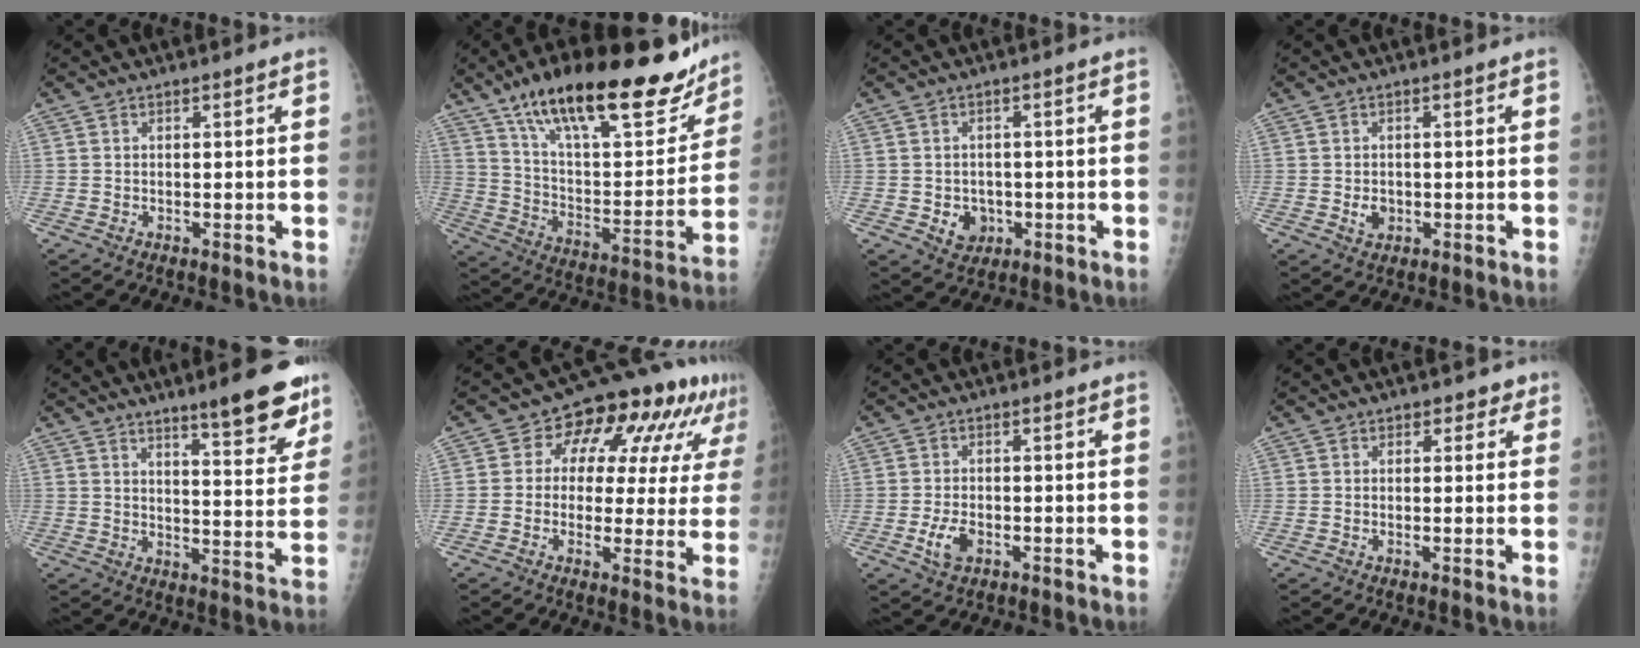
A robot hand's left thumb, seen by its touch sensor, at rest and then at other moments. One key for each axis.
{"total": 30.6, "fx": 20.9, "fy": 10.4, "fz": 19.7, "tx": -0.269, "ty": -0.054, "tz": 0.330}
{"total": 4.5, "fx": -1.1, "fy": 3.9, "fz": 2.0, "tx": -0.009, "ty": 0.005, "tz": -0.006}
{"total": 2.4, "fx": -0.4, "fy": 2.0, "fz": 1.3, "tx": -0.012, "ty": 0.001, "tz": -0.001}
{"total": 13.1, "fx": 9.1, "fy": 2.4, "fz": 9.2, "tx": -0.092, "ty": -0.056, "tz": 0.128}
{"total": 16.5, "fx": 6.4, "fy": 9.6, "fz": 11.7, "tx": -0.104, "ty": 0.019, "tz": 0.076}
{"total": 4.2, "fx": -1.6, "fy": 2.5, "fz": 3.0, "tx": -0.060, "ty": 0.004, "tz": -0.026}
{"total": 2.5, "fx": 1.2, "fy": 1.9, "fz": 1.0, "tx": 0.017, "ty": -0.001, "tz": 0.009}